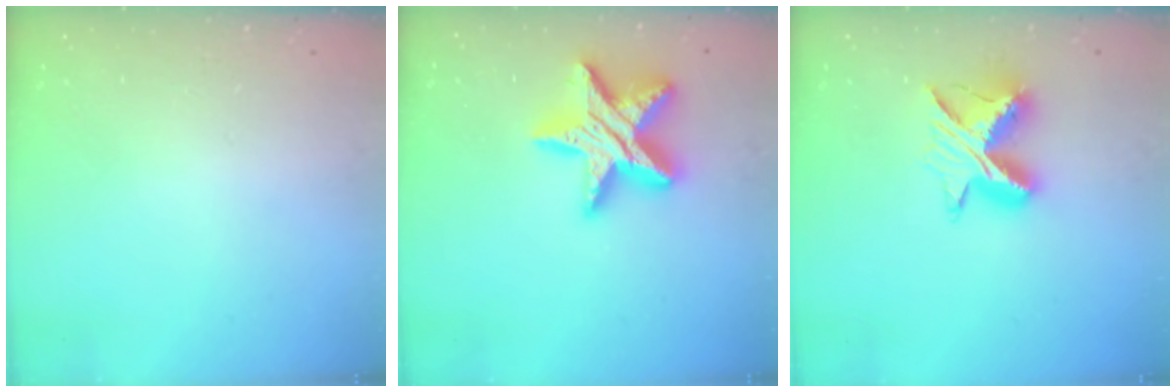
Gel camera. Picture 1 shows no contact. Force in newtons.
{"total": 19.5, "press": 19.5, "slide": 1.4}
{"total": 10.2, "press": 10.2, "slide": 0.5}